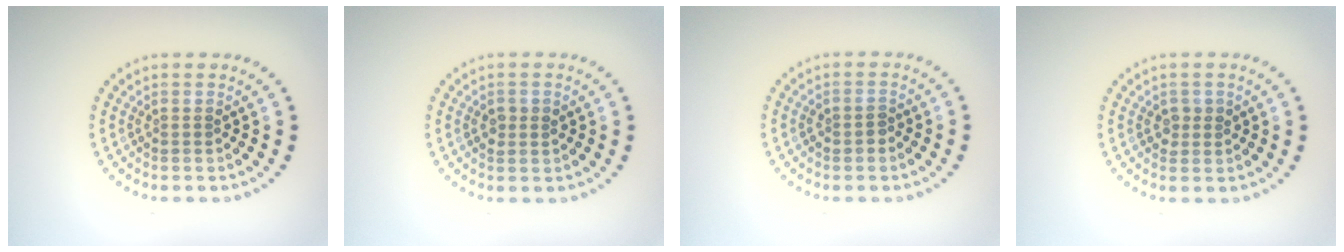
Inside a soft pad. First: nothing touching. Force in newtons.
{"total": 1.4, "press": 1.4, "slide": 0.3}
{"total": 1.1, "press": 1.1, "slide": 0.3}
{"total": 1.3, "press": 1.3, "slide": 0.4}